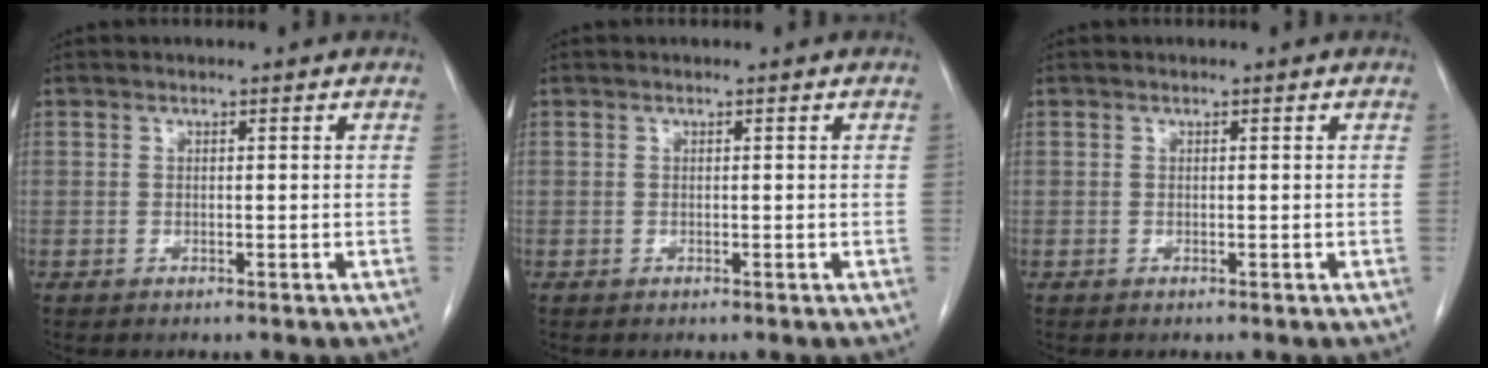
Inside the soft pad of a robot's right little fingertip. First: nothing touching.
{"total": 0.0}
{"total": 0.0}